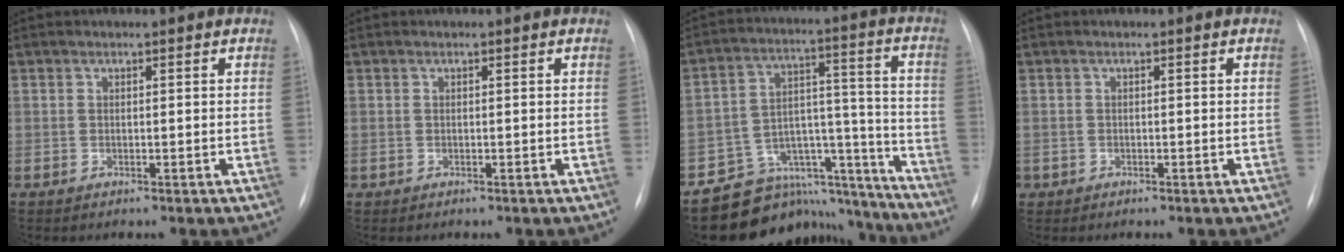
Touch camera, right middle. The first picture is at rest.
{"total": 0.0}
{"total": 14.9, "force": [-13.9, 5.4, 0.7], "torque": [0.016, 0.082, -0.207]}
{"total": 0.5, "force": [-0.2, 0.5, 0.0], "torque": [-0.003, 0.002, -0.003]}